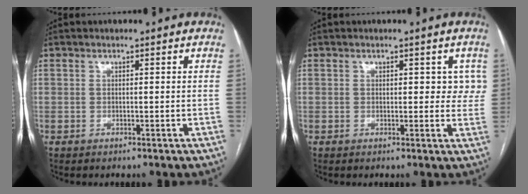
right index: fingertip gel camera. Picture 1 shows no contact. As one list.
[{"total": 3.5, "force": [1.1, 2.2, 2.5], "torque": [-0.013, 0.006, 0.009]}]